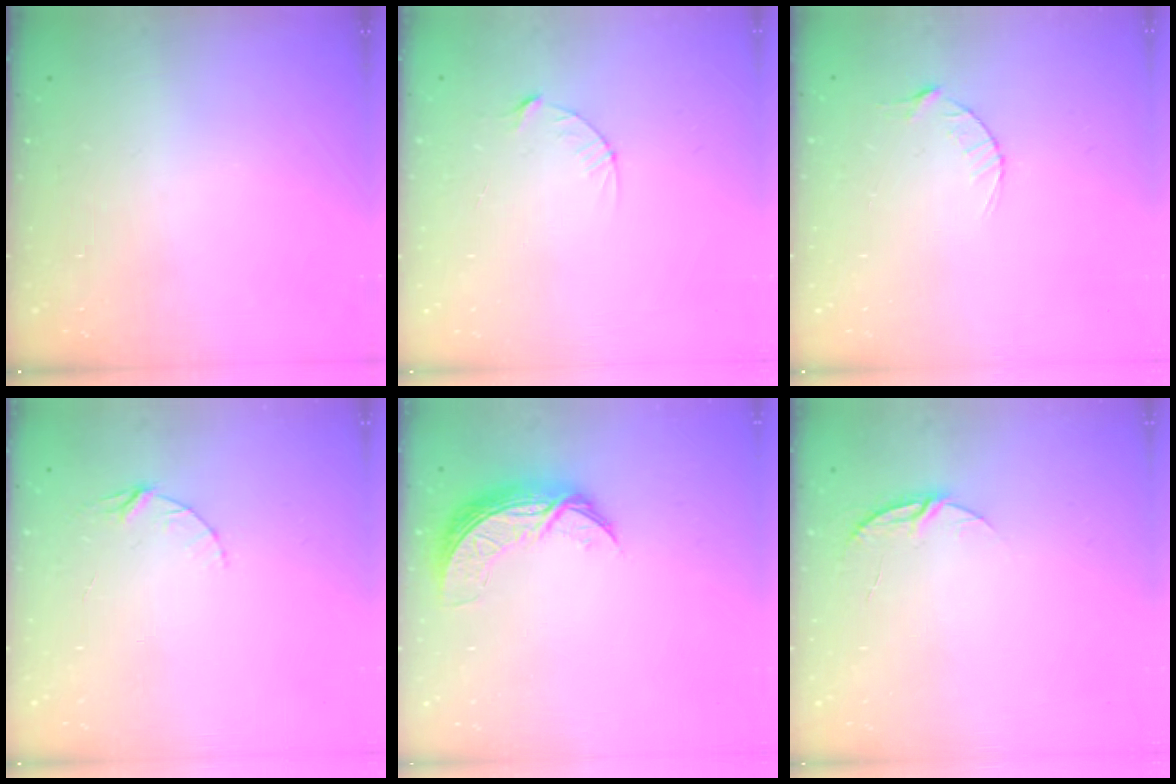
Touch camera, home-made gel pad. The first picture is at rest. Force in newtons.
{"total": 3.7, "press": 3.7, "slide": 0.4}
{"total": 3.4, "press": 3.4, "slide": 0.4}
{"total": 3.7, "press": 3.7, "slide": 0.4}
{"total": 8.2, "press": 8.2, "slide": 0.3}
{"total": 5.6, "press": 5.5, "slide": 0.6}